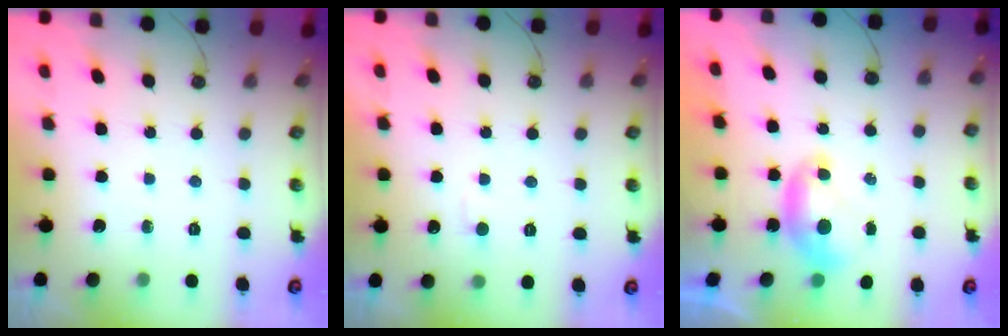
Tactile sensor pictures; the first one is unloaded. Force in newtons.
{"total": 3.2, "press": 3.1, "slide": 0.4}
{"total": 0.0}